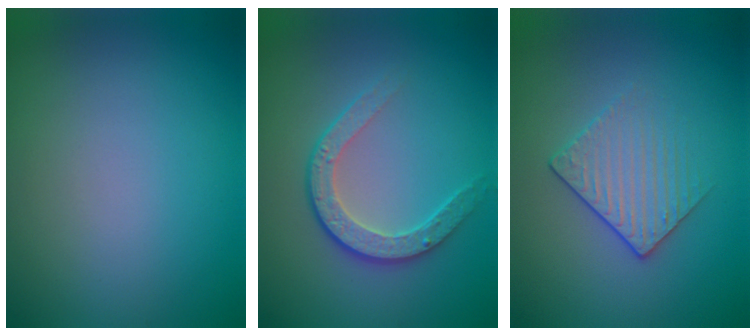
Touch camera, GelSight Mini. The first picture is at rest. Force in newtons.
{"total": 3.5, "press": 2.9, "slide": 2.0}
{"total": 2.1, "press": 1.8, "slide": 1.1}